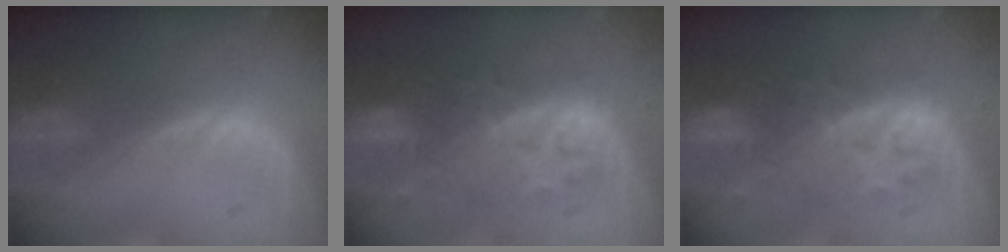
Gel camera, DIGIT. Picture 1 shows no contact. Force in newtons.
{"total": 9.1, "press": 8.6, "slide": 3.0}
{"total": 9.1, "press": 8.6, "slide": 3.0}